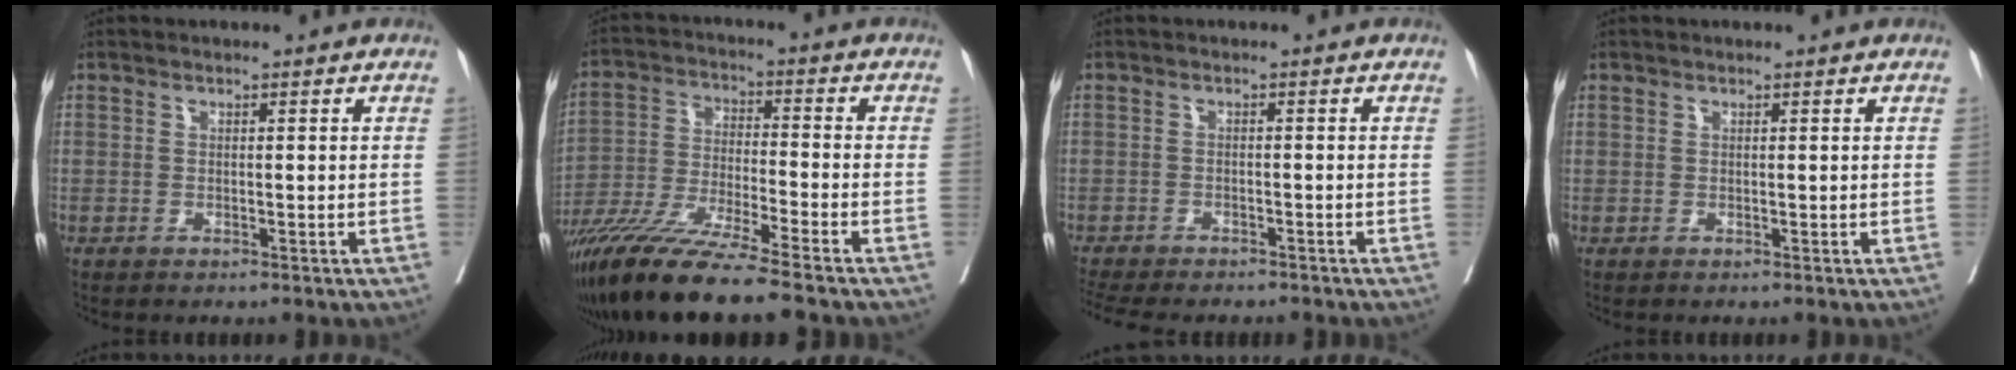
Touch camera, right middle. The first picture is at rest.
{"total": 14.0, "force": [-11.1, -1.0, 8.4], "torque": [-0.163, -0.040, -0.201]}
{"total": 11.3, "force": [-9.9, 2.6, 4.6], "torque": [-0.088, -0.014, -0.136]}
{"total": 0.5, "force": [0.5, 0.2, -0.1], "torque": [0.005, 0.003, 0.008]}